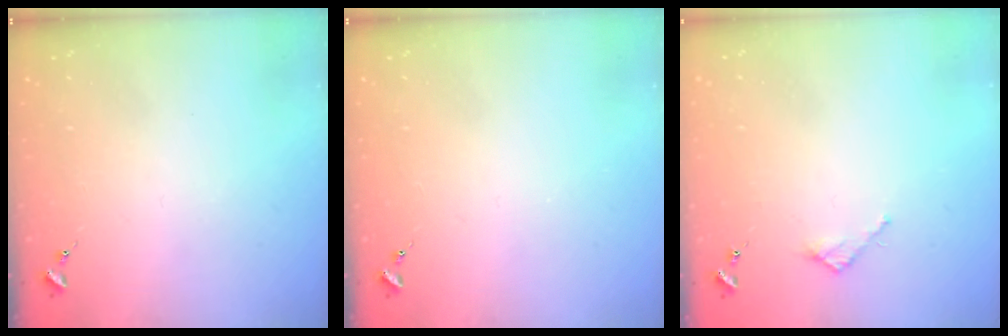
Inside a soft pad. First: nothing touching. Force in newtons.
{"total": 0.0}
{"total": 2.7, "press": 2.7, "slide": 0.2}